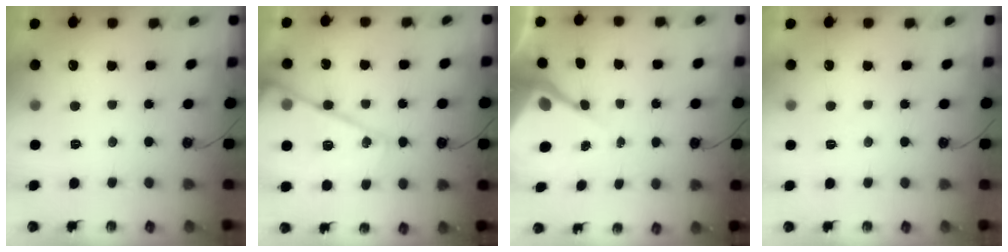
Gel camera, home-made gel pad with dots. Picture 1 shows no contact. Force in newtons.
{"total": 19.4, "press": 19.3, "slide": 1.6}
{"total": 7.0, "press": 6.9, "slide": 0.8}
{"total": 4.2, "press": 4.1, "slide": 0.6}